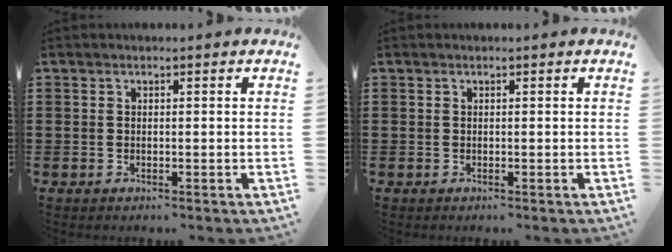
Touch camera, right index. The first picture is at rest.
{"total": 0.0}